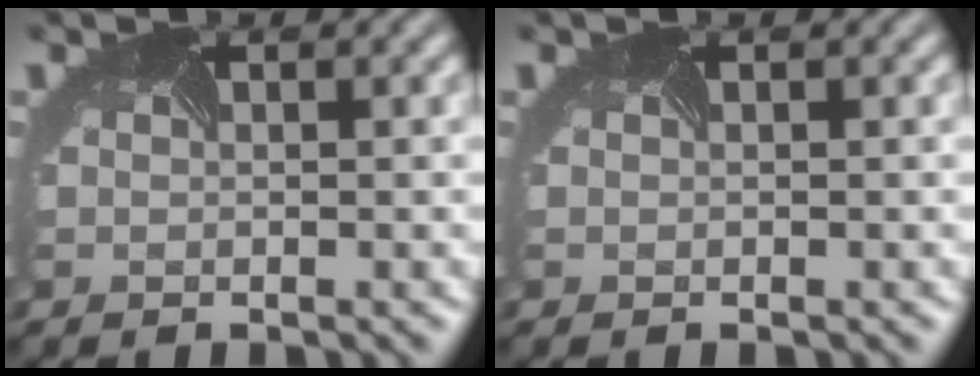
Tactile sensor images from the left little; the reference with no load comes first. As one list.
[{"total": 0.0}]